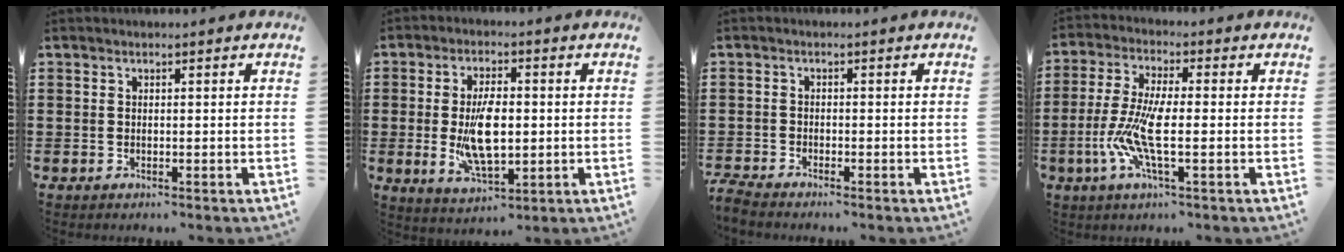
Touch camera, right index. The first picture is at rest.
{"total": 9.1, "force": [-0.4, 4.1, 8.1], "torque": [-0.162, -0.003, -0.012]}
{"total": 2.0, "force": [-2.0, 0.0, 0.1], "torque": [-0.013, -0.003, -0.045]}
{"total": 8.9, "force": [-2.2, 2.4, 8.3], "torque": [-0.188, -0.017, -0.047]}